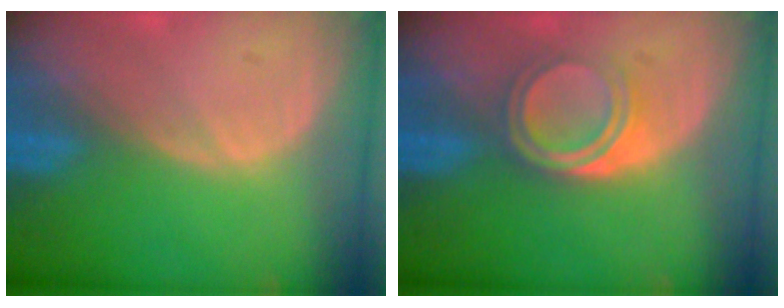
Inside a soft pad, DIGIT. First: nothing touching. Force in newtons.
{"total": 5.2, "press": 4.5, "slide": 2.7}